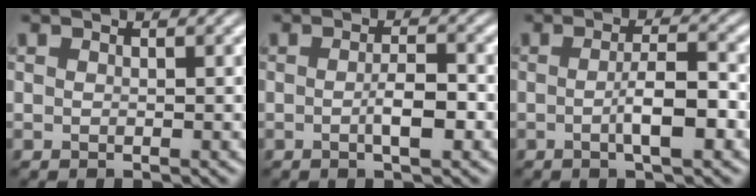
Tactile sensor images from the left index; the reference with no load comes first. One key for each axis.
{"total": 2.8, "fx": -0.6, "fy": 0.7, "fz": 2.6, "tx": -0.045, "ty": 0.000, "tz": -0.011}
{"total": 3.8, "fx": -0.8, "fy": 0.7, "fz": 3.7, "tx": -0.062, "ty": 0.002, "tz": -0.015}